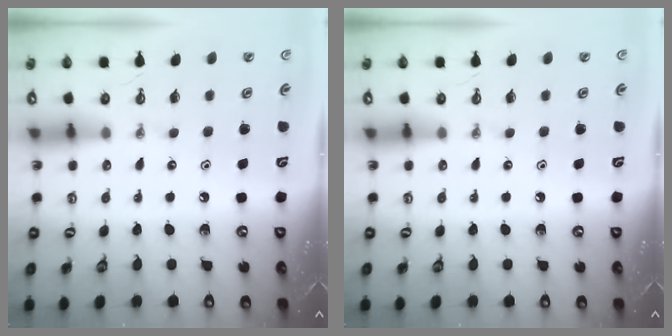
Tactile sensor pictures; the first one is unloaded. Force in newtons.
{"total": 0.0}